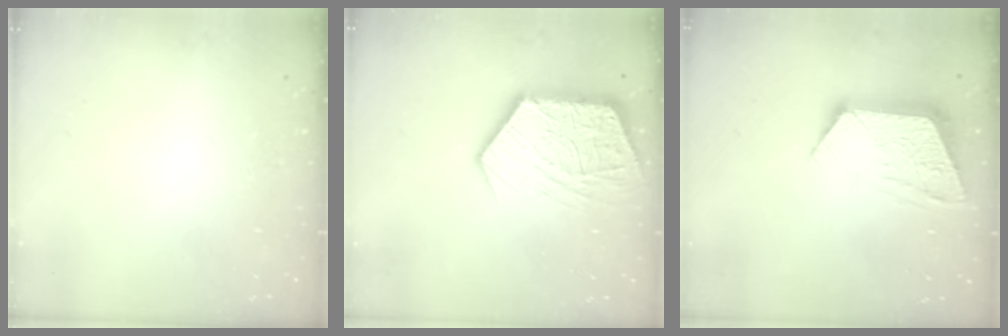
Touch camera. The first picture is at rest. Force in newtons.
{"total": 17.7, "press": 17.6, "slide": 1.7}
{"total": 10.5, "press": 10.5, "slide": 0.7}